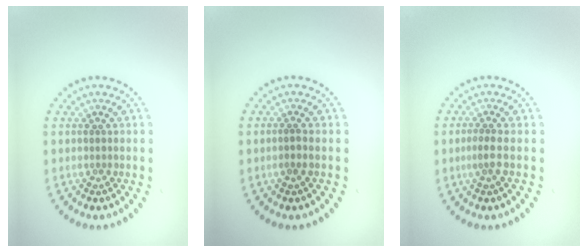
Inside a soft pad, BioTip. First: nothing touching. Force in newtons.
{"total": 0.7, "press": 0.4, "slide": 0.6}
{"total": 1.3, "press": 0.9, "slide": 0.8}